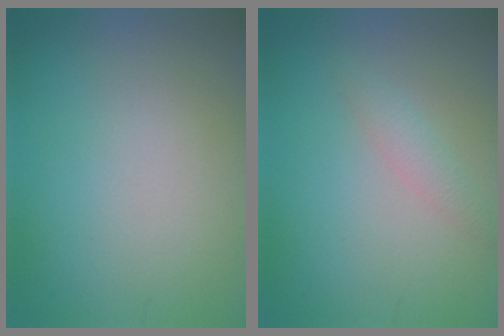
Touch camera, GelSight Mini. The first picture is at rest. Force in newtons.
{"total": 1.3, "press": 1.3, "slide": 0.1}